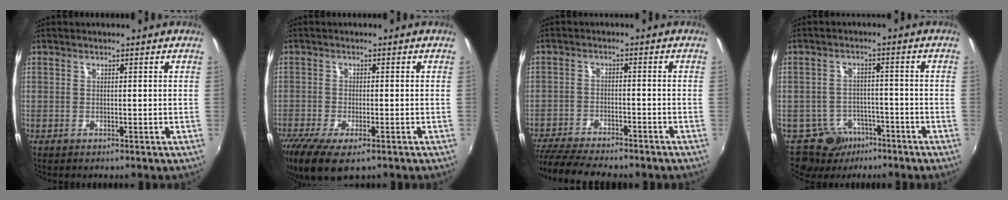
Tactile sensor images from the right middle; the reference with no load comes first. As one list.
[{"total": 9.8, "force": [-6.3, 3.4, 6.7], "torque": [-0.153, -0.044, -0.110]}, {"total": 13.5, "force": [-11.8, 2.7, 6.0], "torque": [-0.137, -0.031, -0.191]}, {"total": 6.3, "force": [-4.5, 4.3, 0.4], "torque": [-0.013, 0.020, -0.070]}]